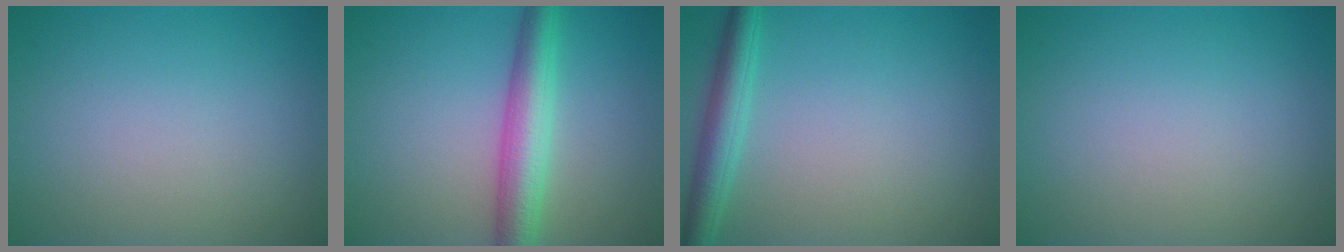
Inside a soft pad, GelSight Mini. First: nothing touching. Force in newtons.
{"total": 5.0, "press": 5.0, "slide": 0.0}
{"total": 3.4, "press": 3.4, "slide": 0.3}
{"total": 0.0}